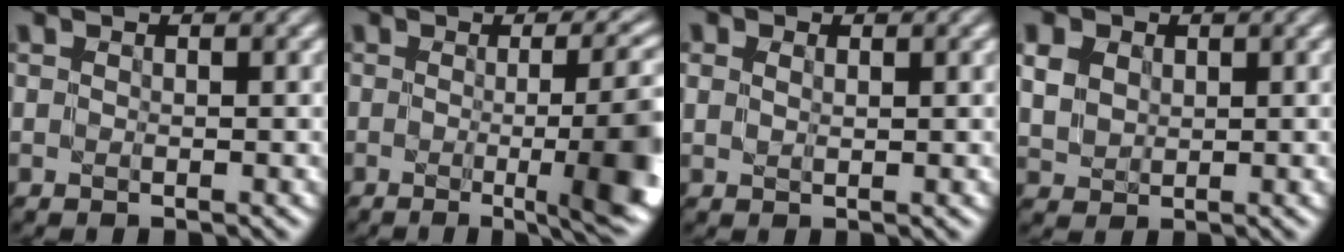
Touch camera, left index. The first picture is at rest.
{"total": 11.5, "force": [-1.0, 3.5, 10.9], "torque": [-0.095, 0.003, -0.016]}
{"total": 1.4, "force": [0.8, 0.9, 0.8], "torque": [-0.011, 0.001, 0.009]}
{"total": 3.3, "force": [1.4, 2.4, 1.7], "torque": [-0.043, 0.009, 0.022]}